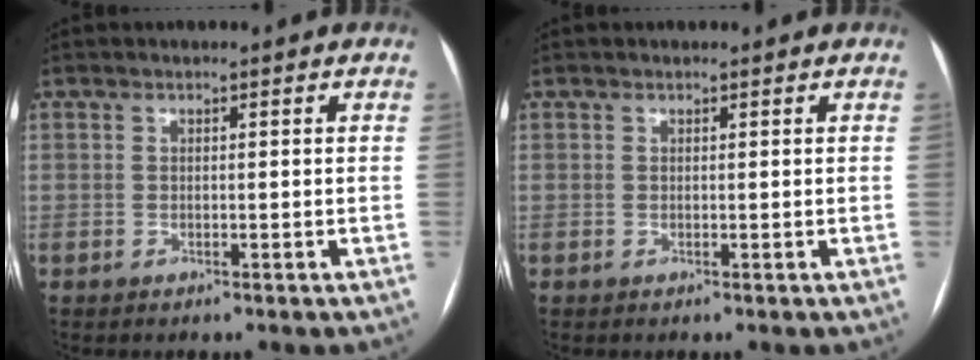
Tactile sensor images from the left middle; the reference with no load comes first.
{"total": 0.6, "force": [0.6, 0.2, 0.1], "torque": [-0.010, 0.009, 0.011]}